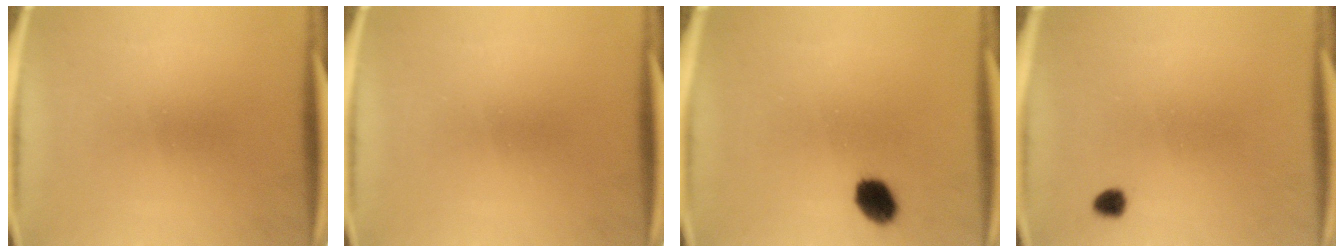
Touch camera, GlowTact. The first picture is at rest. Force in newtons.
{"total": 0.0}
{"total": 5.3}
{"total": 1.7}